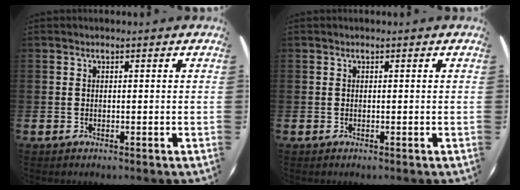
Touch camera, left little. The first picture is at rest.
{"total": 0.0}